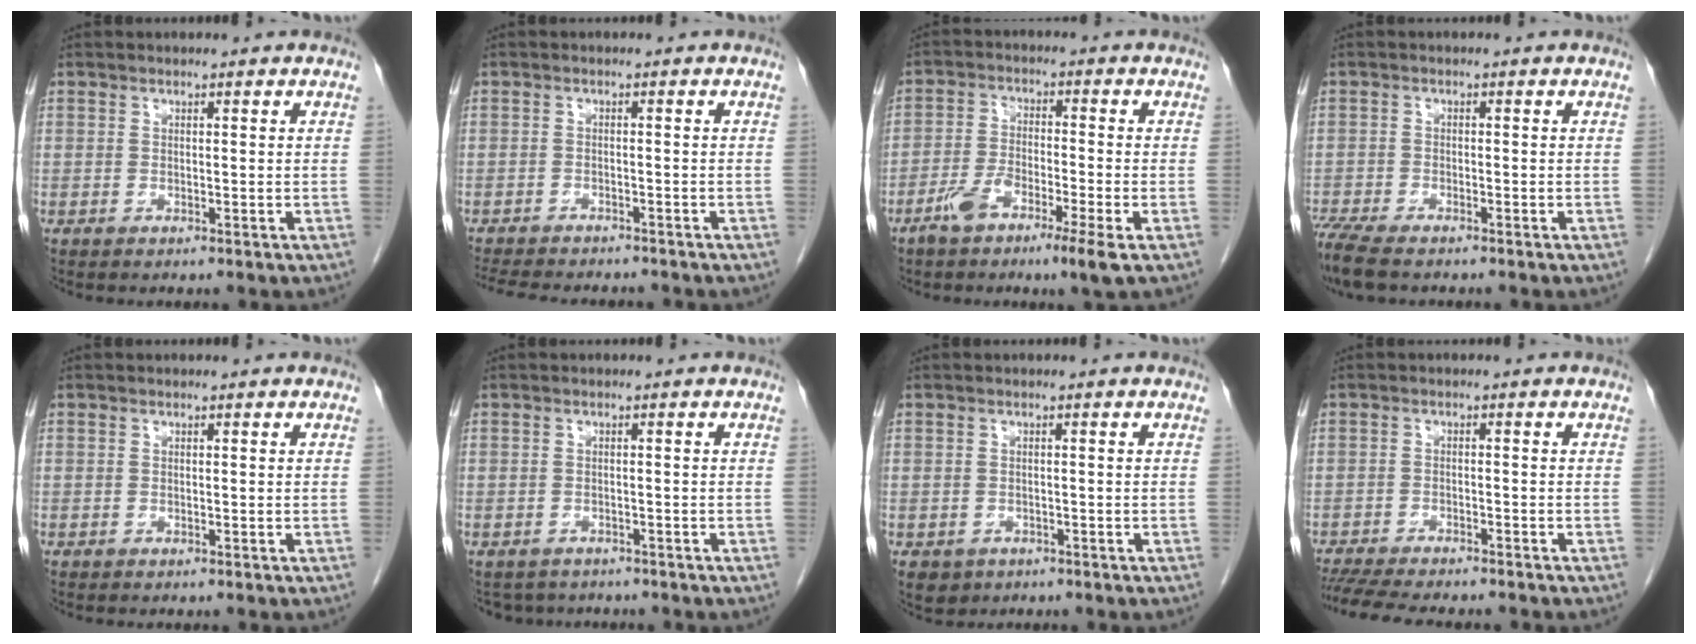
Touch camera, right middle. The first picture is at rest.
{"total": 11.3, "force": [-10.0, 2.9, 4.3], "torque": [-0.081, -0.008, -0.136]}
{"total": 7.4, "force": [-4.3, 0.6, 6.0], "torque": [-0.120, -0.005, -0.081]}
{"total": 6.6, "force": [-5.4, 1.5, 3.5], "torque": [-0.074, -0.018, -0.098]}
{"total": 0.0}
{"total": 4.6, "force": [-4.0, 2.1, 0.2], "torque": [0.003, 0.000, -0.054]}
{"total": 2.9, "force": [-1.6, 2.3, 0.6], "torque": [-0.010, 0.001, -0.020]}
{"total": 12.2, "force": [-10.8, 2.0, 5.4], "torque": [-0.086, -0.015, -0.154]}